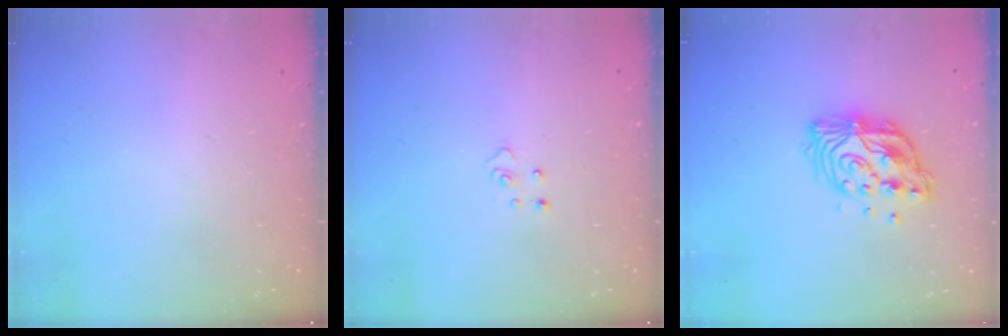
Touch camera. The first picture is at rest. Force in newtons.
{"total": 3.7, "press": 3.7, "slide": 0.3}
{"total": 12.7, "press": 12.6, "slide": 1.0}